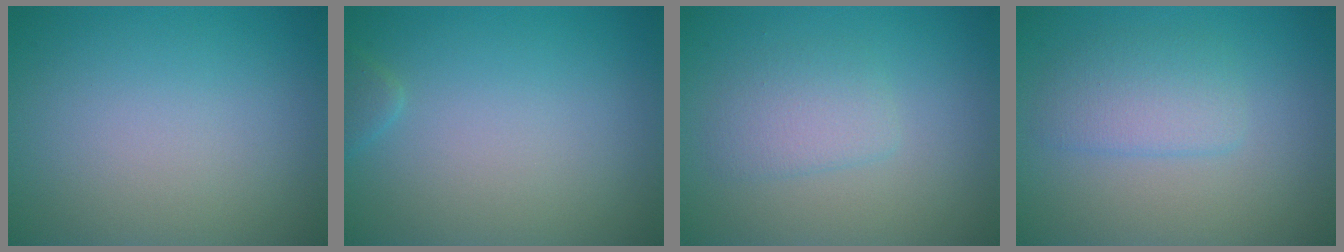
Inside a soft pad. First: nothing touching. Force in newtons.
{"total": 0.8, "press": 0.8, "slide": 0.0}
{"total": 2.1, "press": 2.1, "slide": 0.1}
{"total": 2.6, "press": 2.6, "slide": 0.0}